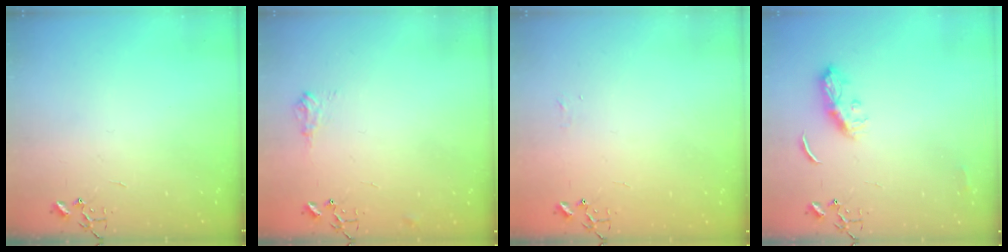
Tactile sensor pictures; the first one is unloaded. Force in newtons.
{"total": 7.3, "press": 7.3, "slide": 1.0}
{"total": 3.8, "press": 3.8, "slide": 0.6}
{"total": 8.4, "press": 8.4, "slide": 0.2}